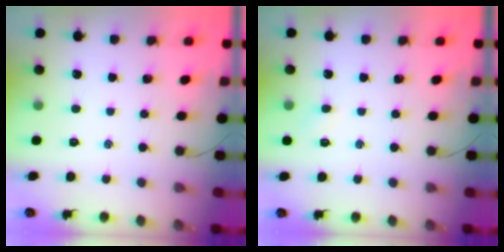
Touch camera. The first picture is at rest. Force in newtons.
{"total": 3.0, "press": 2.9, "slide": 0.8}